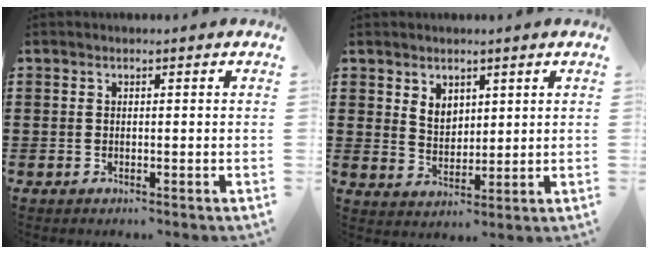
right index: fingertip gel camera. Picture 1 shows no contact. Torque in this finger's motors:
{"motor_torque": [0.57, 0.52, 0.08, 0.07]}